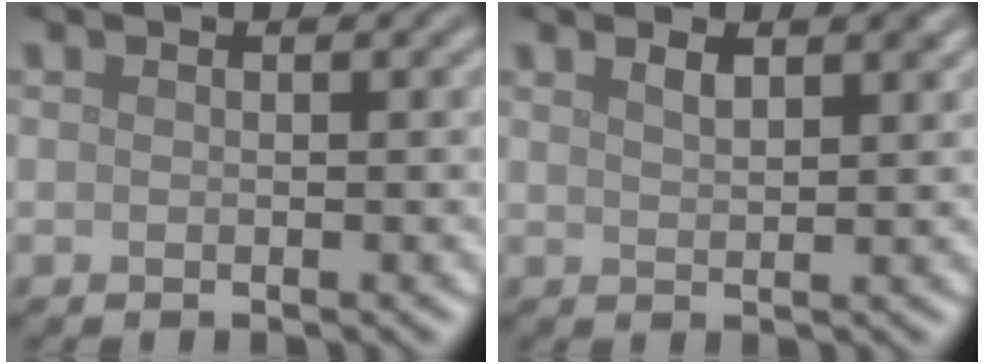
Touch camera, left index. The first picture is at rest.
{"total": 2.1, "force": [1.4, 0.6, 1.4], "torque": [-0.019, 0.002, 0.024]}